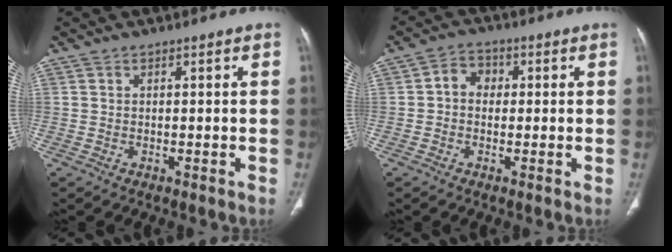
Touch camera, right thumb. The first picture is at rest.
{"total": 4.0, "force": [0.1, 3.4, 2.2], "torque": [-0.020, 0.017, -0.010]}